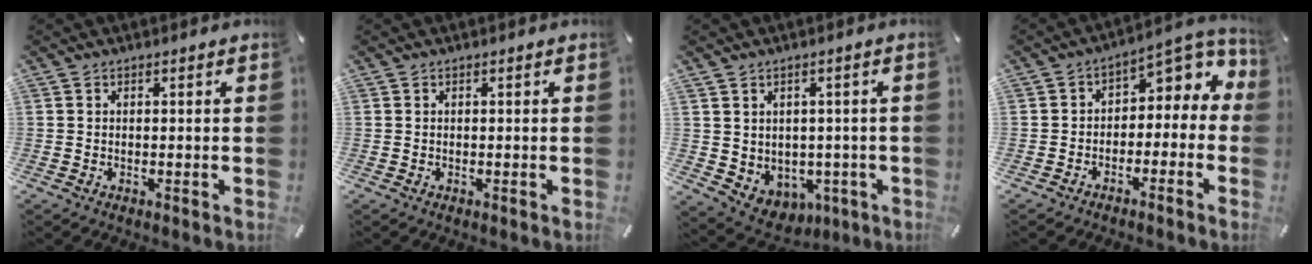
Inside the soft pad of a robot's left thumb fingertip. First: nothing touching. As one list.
[{"total": 0.0}, {"total": 4.8, "force": [1.9, 4.4, 0.2], "torque": [-0.016, -0.026, 0.043]}, {"total": 5.5, "force": [1.0, 4.4, 3.1], "torque": [-0.034, -0.018, 0.012]}]